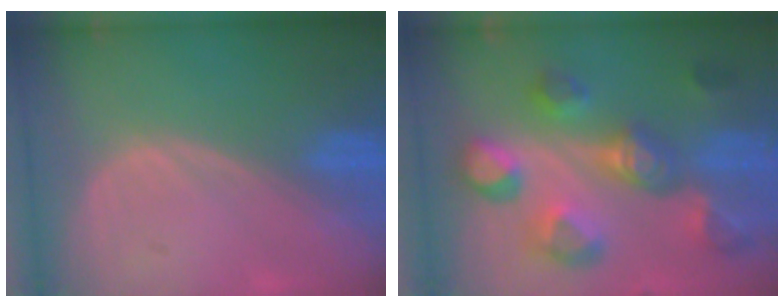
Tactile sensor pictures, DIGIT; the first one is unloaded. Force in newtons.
{"total": 10.9, "press": 10.0, "slide": 4.4}